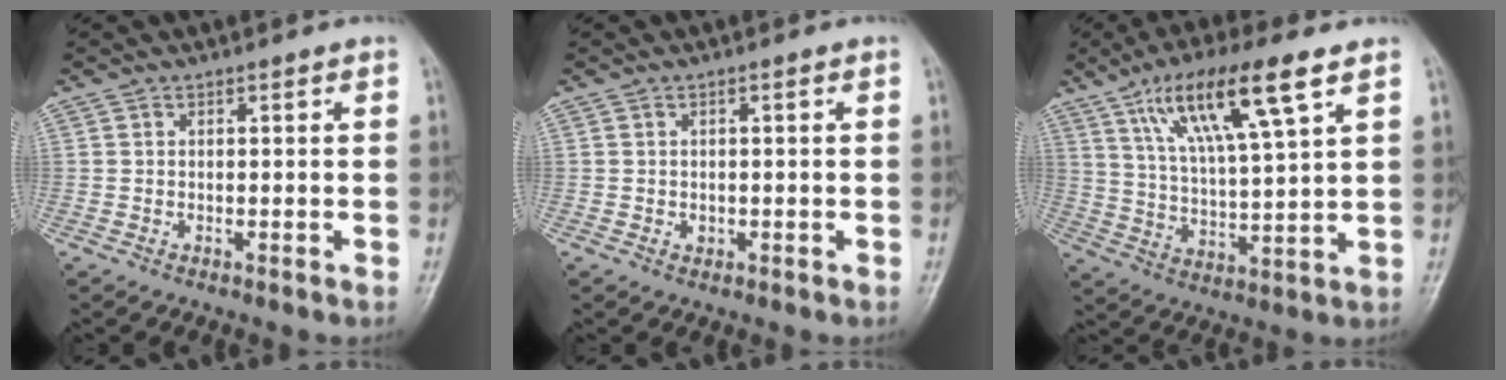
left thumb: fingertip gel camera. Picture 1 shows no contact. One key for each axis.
{"total": 1.0, "fx": -0.2, "fy": 0.8, "fz": 0.5, "tx": -0.004, "ty": 0.002, "tz": -0.001}
{"total": 15.8, "fx": 8.3, "fy": 3.1, "fz": 13.1, "tx": -0.235, "ty": -0.021, "tz": 0.156}